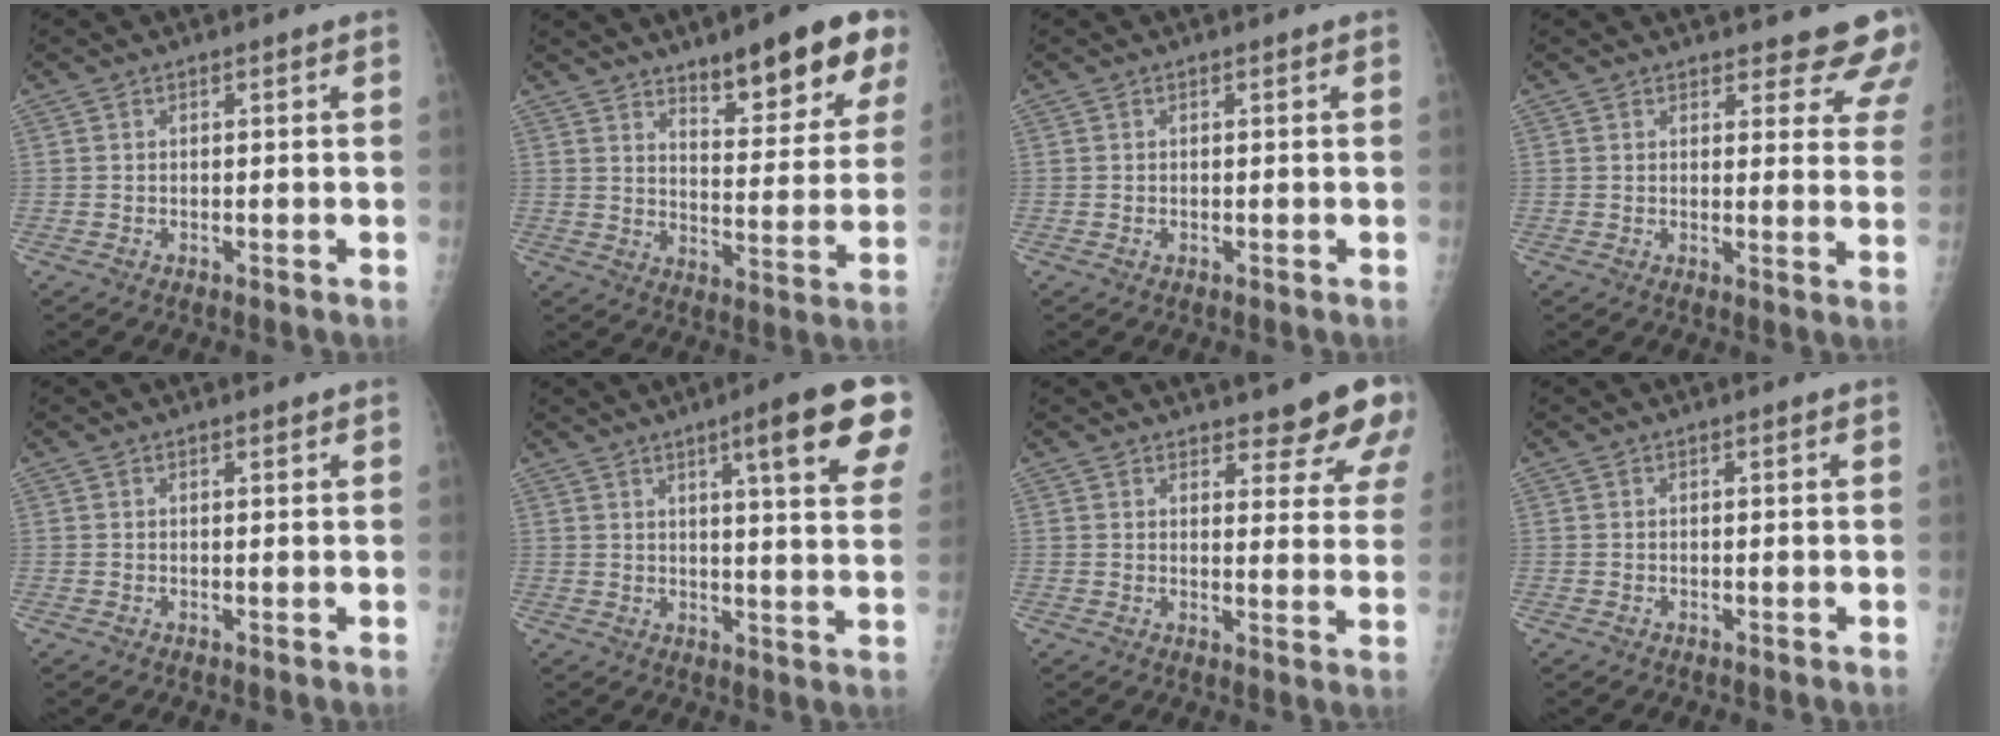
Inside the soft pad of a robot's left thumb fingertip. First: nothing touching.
{"total": 16.0, "force": [10.2, 4.5, 11.4], "torque": [-0.118, -0.060, 0.151]}
{"total": 0.5, "force": [0.1, 0.3, 0.4], "torque": [-0.004, 0.001, 0.004]}
{"total": 10.1, "force": [9.1, 3.1, 3.0], "torque": [0.013, -0.050, 0.082]}
{"total": 0.7, "force": [0.5, 0.2, 0.4], "torque": [-0.007, -0.002, 0.008]}
{"total": 14.3, "force": [7.3, 1.8, 12.1], "torque": [-0.144, -0.029, 0.091]}
{"total": 10.2, "force": [8.4, 2.9, 5.1], "torque": [-0.028, -0.052, 0.089]}
{"total": 0.0}